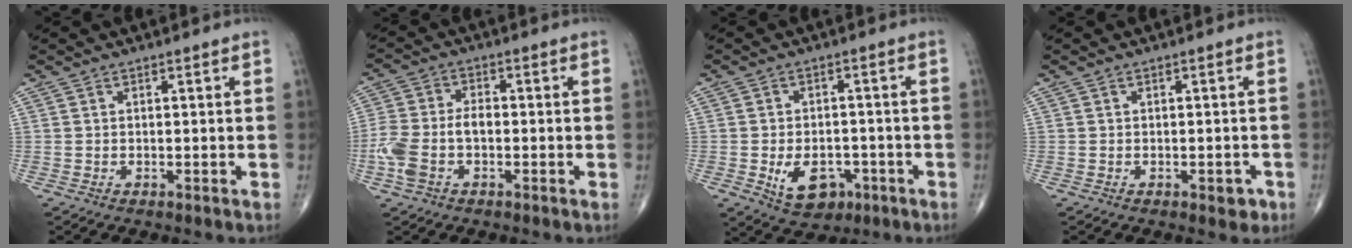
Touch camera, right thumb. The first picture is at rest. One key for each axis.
{"total": 8.7, "fx": -2.2, "fy": 5.0, "fz": 6.8, "tx": -0.165, "ty": 0.023, "tz": -0.046}
{"total": 8.2, "fx": -2.9, "fy": 5.6, "fz": 5.3, "tx": -0.064, "ty": 0.012, "tz": -0.035}
{"total": 2.2, "fx": -1.0, "fy": 1.2, "fz": 1.5, "tx": -0.006, "ty": 0.003, "tz": -0.011}